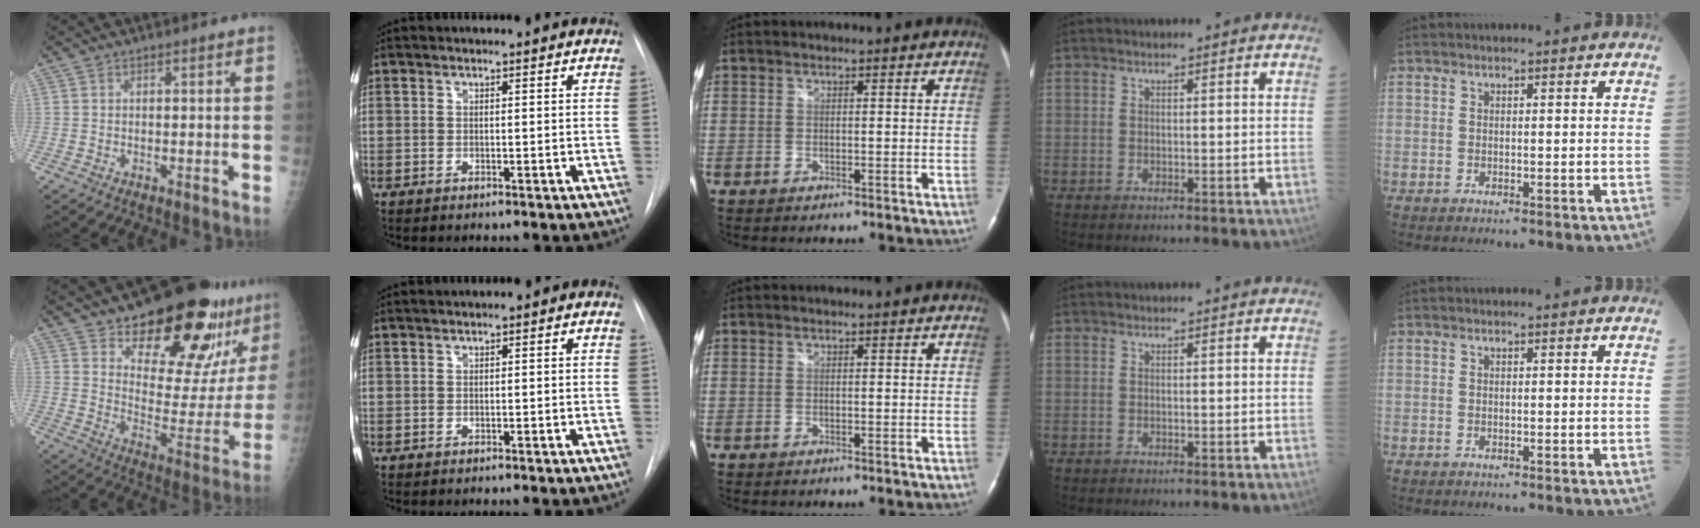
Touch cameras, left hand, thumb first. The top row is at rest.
{"thumb": {"total": 24.5, "force": [17.3, 9.5, 14.6], "torque": [-0.161, -0.112, 0.248]}, "index": {"total": 2.0, "force": [-0.2, 1.0, 1.6], "torque": [-0.023, 0.016, -0.004]}}